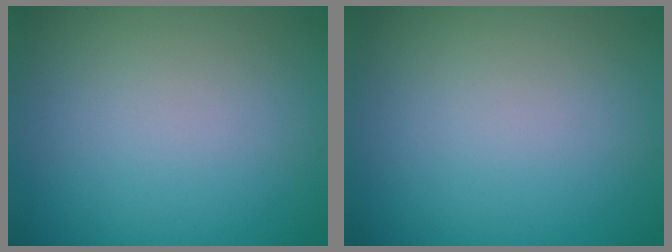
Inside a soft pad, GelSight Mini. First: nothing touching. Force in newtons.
{"total": 0.0}